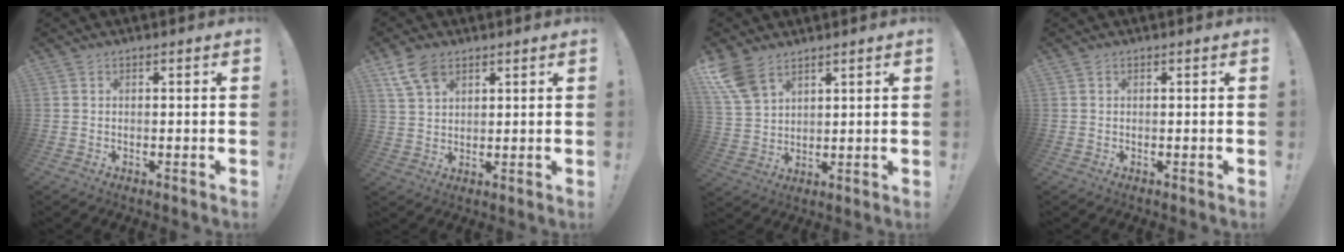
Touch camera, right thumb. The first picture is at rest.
{"total": 7.8, "force": [4.9, 4.4, 4.2], "torque": [-0.082, -0.012, 0.096]}
{"total": 9.4, "force": [6.5, 5.1, 4.5], "torque": [-0.099, -0.029, 0.130]}
{"total": 0.0}